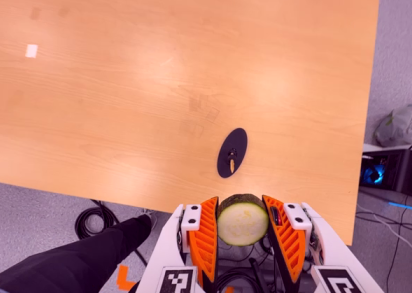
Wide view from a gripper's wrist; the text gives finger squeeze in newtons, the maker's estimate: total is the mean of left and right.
{"total": 13.8, "left": 13.8, "right": 13.8}